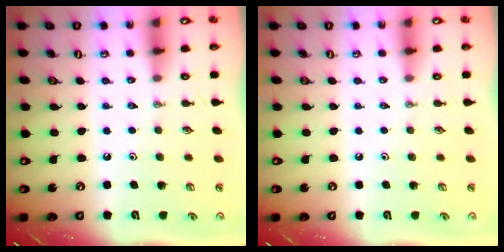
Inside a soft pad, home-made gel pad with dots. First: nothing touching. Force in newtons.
{"total": 0.0}